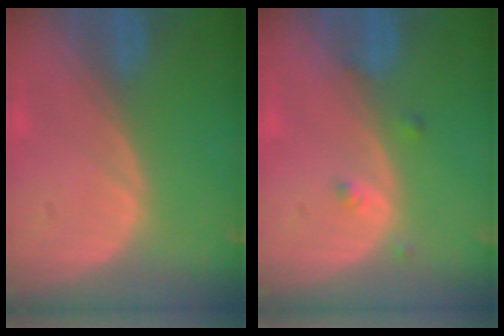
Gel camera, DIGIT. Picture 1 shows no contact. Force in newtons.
{"total": 1.6, "press": 1.5, "slide": 0.1}